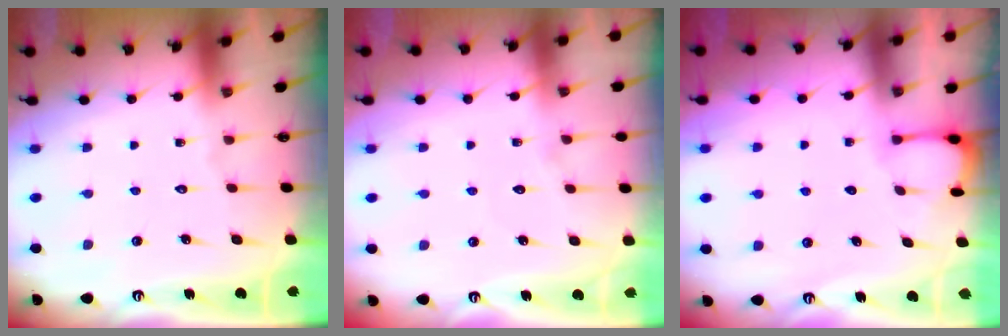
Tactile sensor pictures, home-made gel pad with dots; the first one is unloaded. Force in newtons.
{"total": 3.5, "press": 3.5, "slide": 0.4}
{"total": 1.7, "press": 1.7, "slide": 0.1}